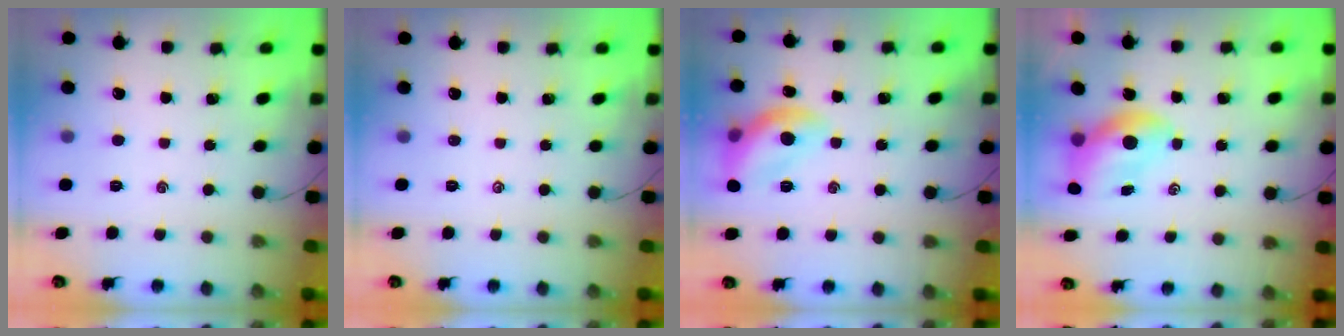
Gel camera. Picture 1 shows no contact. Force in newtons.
{"total": 0.0}
{"total": 11.1, "press": 11.1, "slide": 0.5}
{"total": 7.1, "press": 7.0, "slide": 0.9}